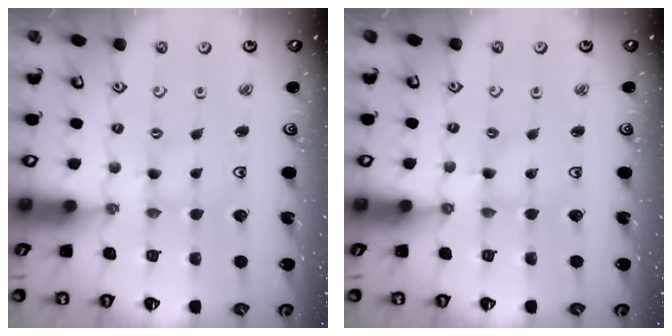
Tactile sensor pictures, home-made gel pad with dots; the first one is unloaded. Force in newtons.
{"total": 0.0}